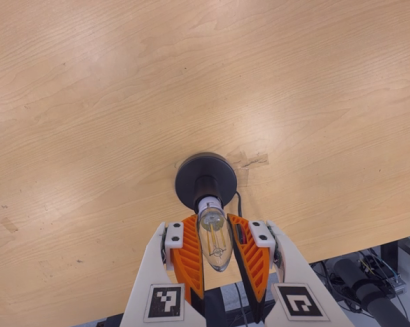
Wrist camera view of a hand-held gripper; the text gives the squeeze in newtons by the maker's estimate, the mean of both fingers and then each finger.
{"total": 12.4, "left": 12.0, "right": 12.7}